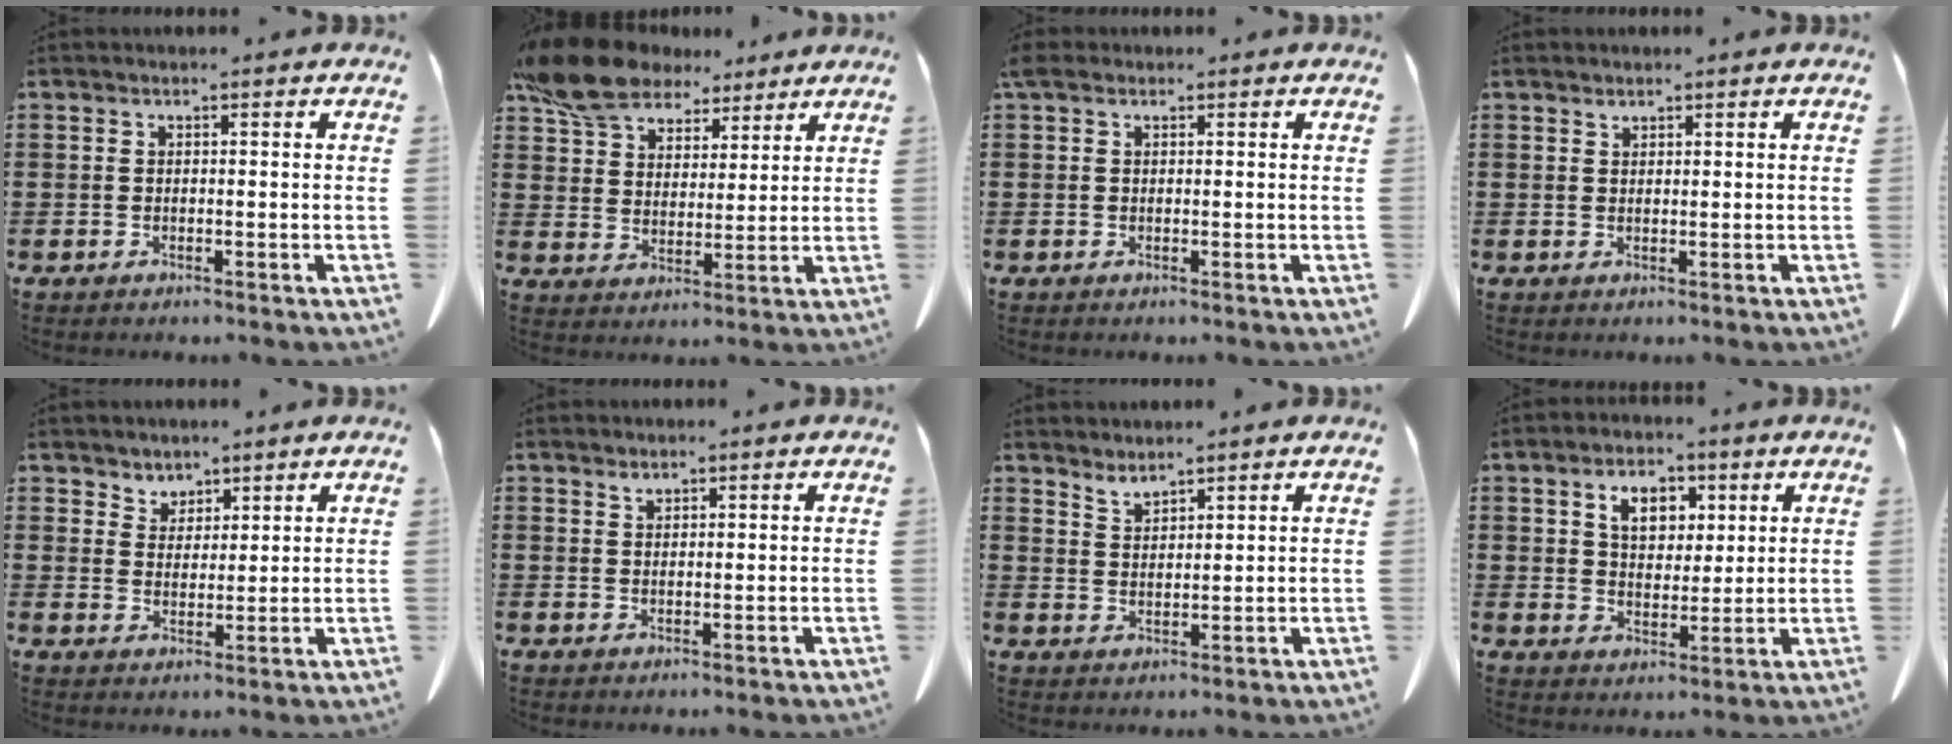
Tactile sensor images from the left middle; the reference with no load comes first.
{"total": 10.8, "force": [9.0, 4.6, 4.0], "torque": [-0.111, -0.027, 0.171]}
{"total": 1.3, "force": [0.7, 0.8, 0.6], "torque": [-0.016, 0.005, 0.014]}
{"total": 0.9, "force": [0.9, 0.2, 0.1], "torque": [-0.005, -0.003, 0.019]}
{"total": 3.4, "force": [3.0, 1.7, -0.2], "torque": [-0.010, -0.004, 0.057]}
{"total": 1.2, "force": [1.2, 0.2, 0.2], "torque": [-0.007, -0.004, 0.024]}
{"total": 2.4, "force": [2.4, -0.1, 0.0], "torque": [-0.007, -0.008, 0.048]}
{"total": 6.0, "force": [3.0, 4.0, 3.2], "torque": [-0.065, 0.010, 0.051]}